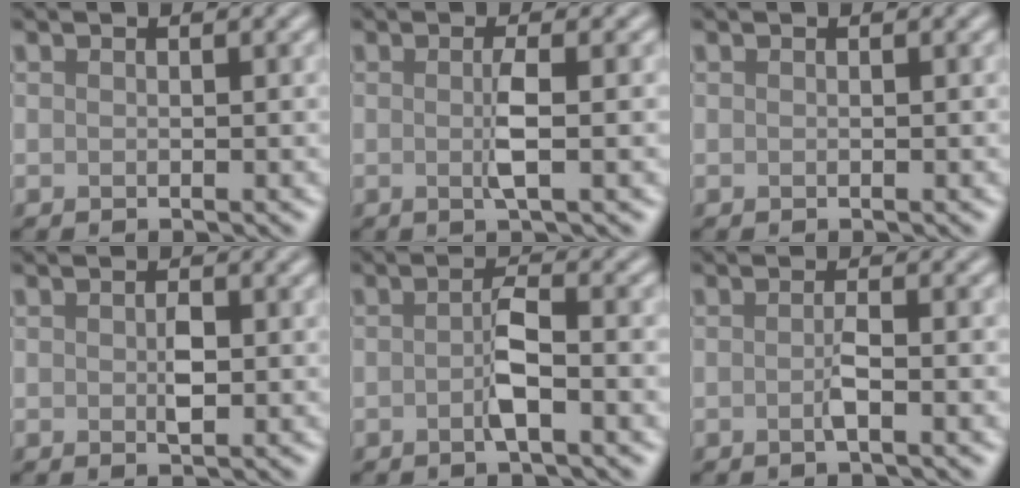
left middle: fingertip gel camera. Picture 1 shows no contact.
{"total": 2.0, "force": [0.0, 0.2, 2.0], "torque": [-0.044, -0.007, -0.003]}
{"total": 0.0}
{"total": 1.5, "force": [0.1, 0.8, 1.3], "torque": [-0.025, -0.002, 0.001]}
{"total": 2.8, "force": [-0.5, 0.5, 2.7], "torque": [-0.050, 0.001, -0.016]}
{"total": 1.6, "force": [-0.3, 0.3, 1.6], "torque": [-0.031, -0.001, -0.010]}